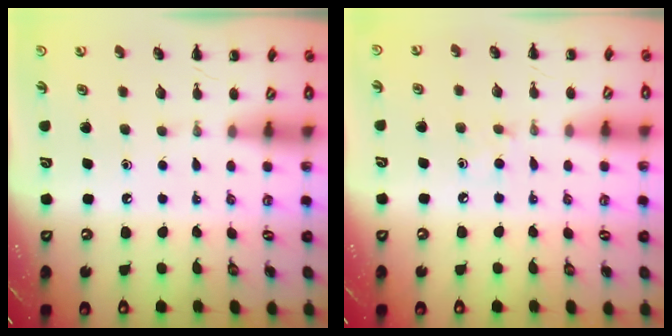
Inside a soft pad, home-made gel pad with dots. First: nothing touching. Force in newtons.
{"total": 3.6, "press": 3.4, "slide": 1.1}